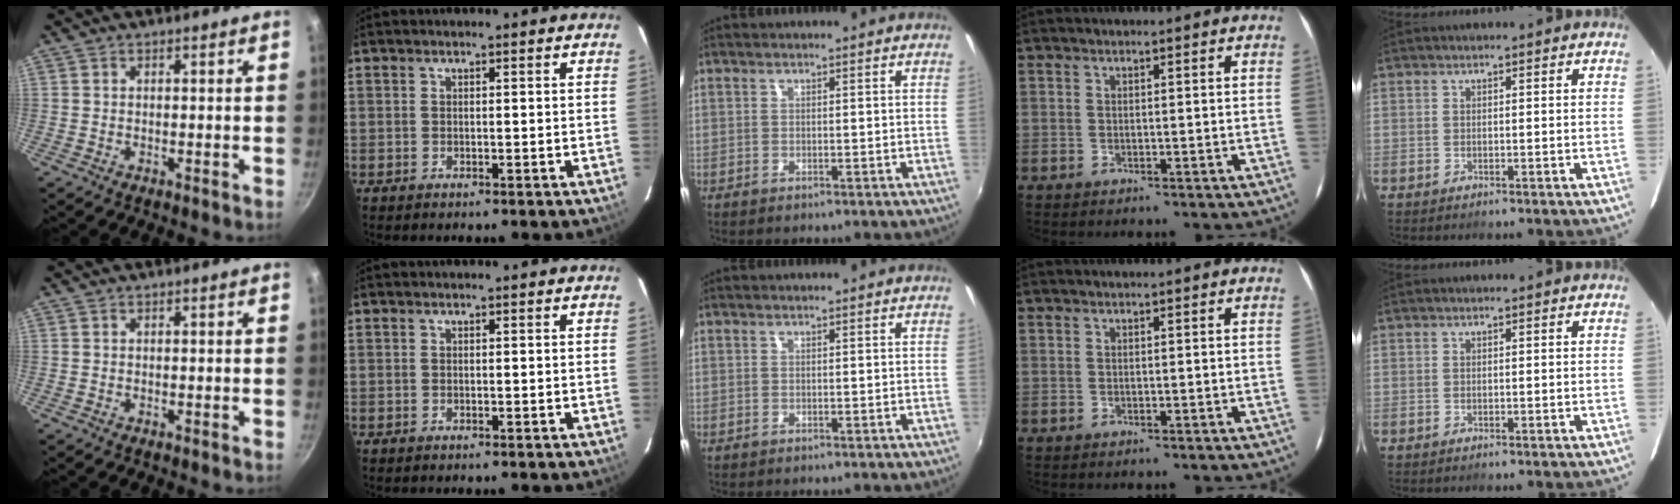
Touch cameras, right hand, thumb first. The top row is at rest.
{}